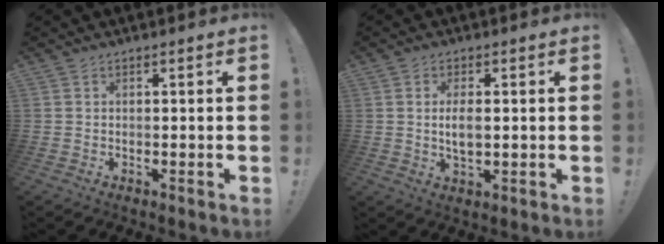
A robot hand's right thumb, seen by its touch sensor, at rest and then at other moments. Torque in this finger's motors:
{"motor_torque": [-0.38, 0.33, 0.15, 0.26, 0.06]}